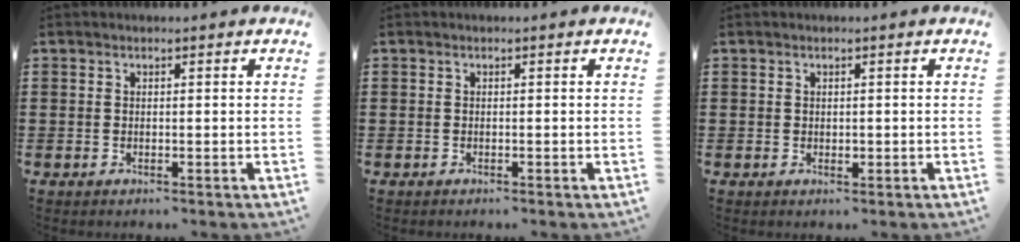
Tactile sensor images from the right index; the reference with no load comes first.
{"total": 0.0}
{"total": 0.7, "force": [0.1, 0.6, 0.4], "torque": [-0.009, 0.003, 0.001]}